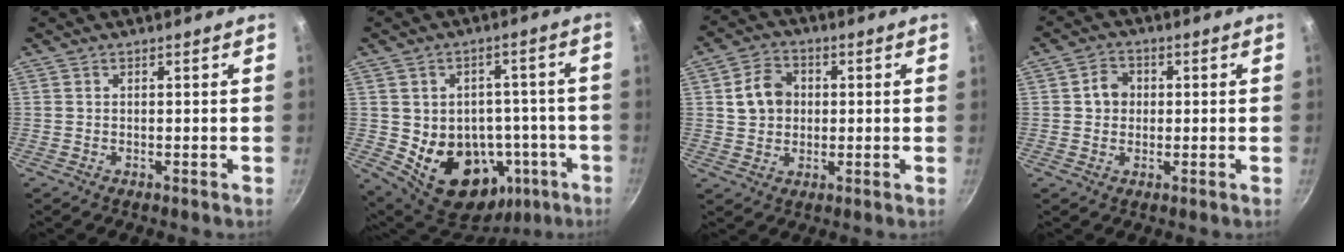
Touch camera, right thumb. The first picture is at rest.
{"total": 18.4, "force": [-5.0, 14.1, 10.7], "torque": [-0.119, 0.031, -0.045]}
{"total": 7.6, "force": [1.1, 6.3, 4.1], "torque": [-0.051, 0.014, 0.012]}
{"total": 4.2, "force": [0.4, 3.7, 2.0], "torque": [-0.009, 0.009, 0.001]}